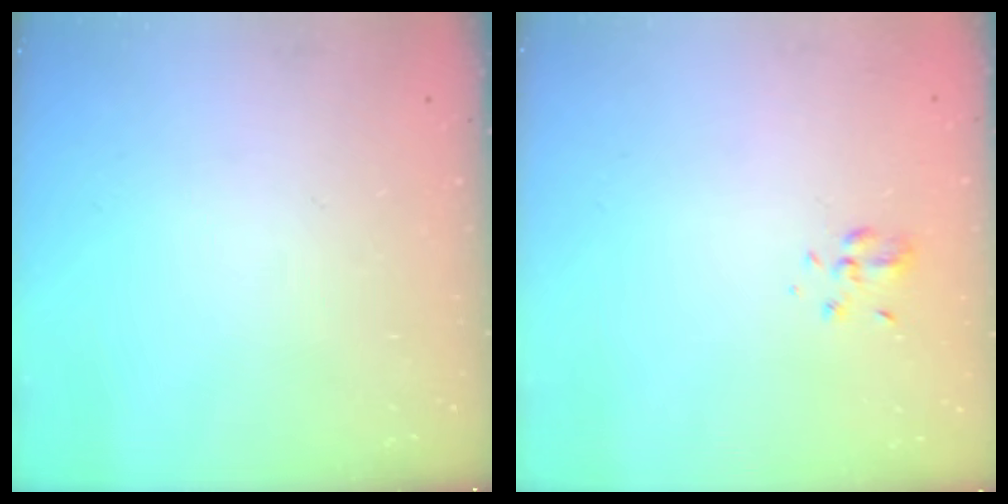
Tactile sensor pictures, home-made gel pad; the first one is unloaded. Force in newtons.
{"total": 3.8, "press": 3.4, "slide": 1.7}